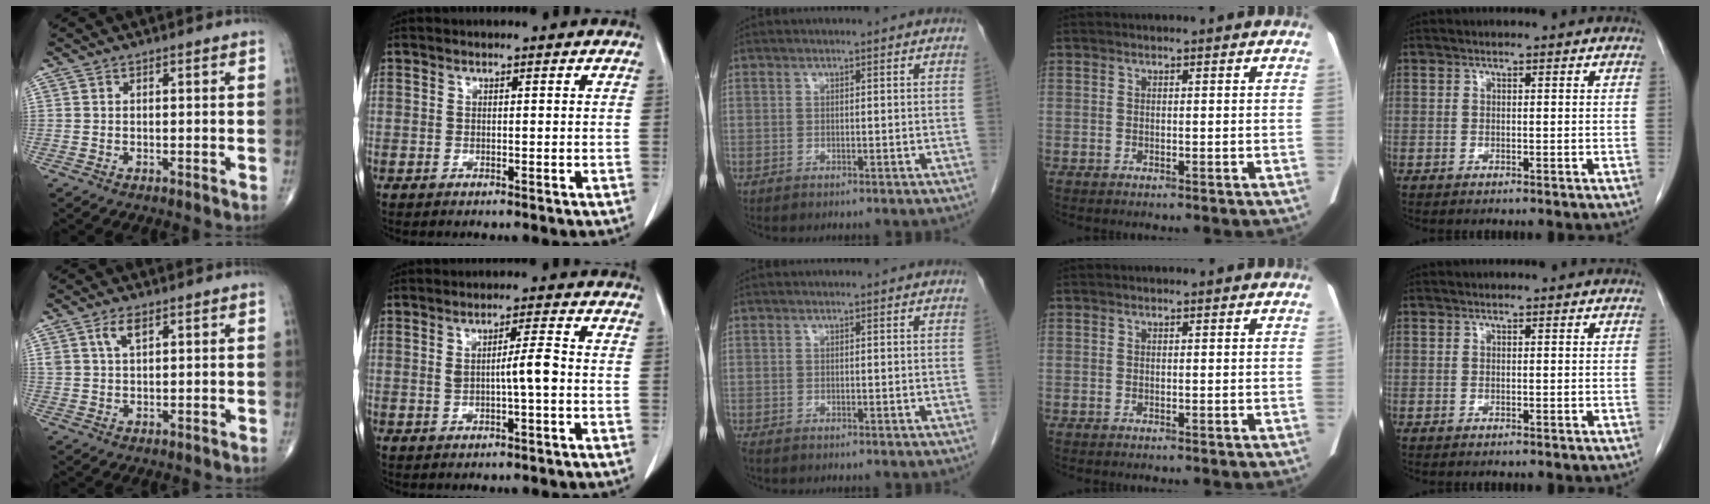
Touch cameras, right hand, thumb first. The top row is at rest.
{"thumb": {"total": 3.6, "force": [1.9, 1.6, 2.6], "torque": [-0.047, -0.003, 0.040]}, "index": {"total": 3.9, "force": [-0.2, 0.0, 3.9], "torque": [-0.063, 0.004, -0.001]}, "middle": {"total": 0.7, "force": [-0.6, 0.3, 0.3], "torque": [-0.009, -0.002, -0.011]}}